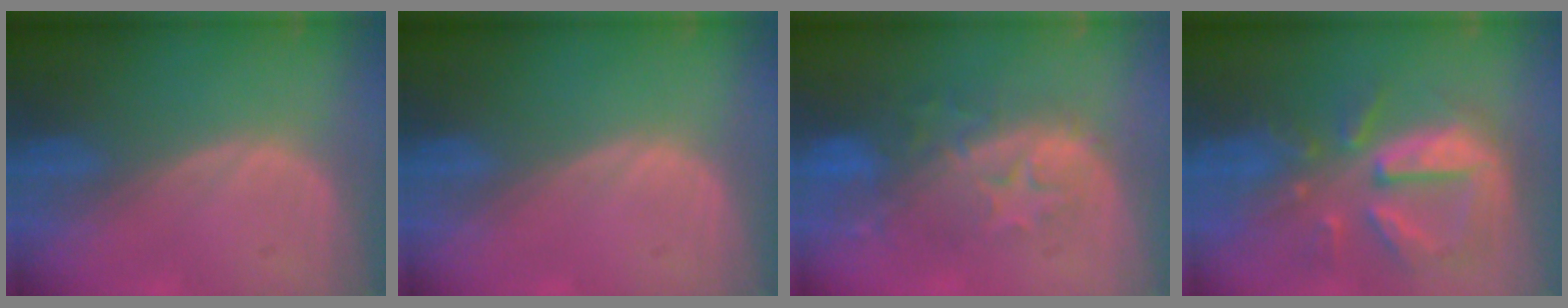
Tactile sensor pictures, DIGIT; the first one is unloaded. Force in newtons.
{"total": 0.0}
{"total": 10.1, "press": 8.8, "slide": 4.9}
{"total": 10.8, "press": 9.5, "slide": 5.2}